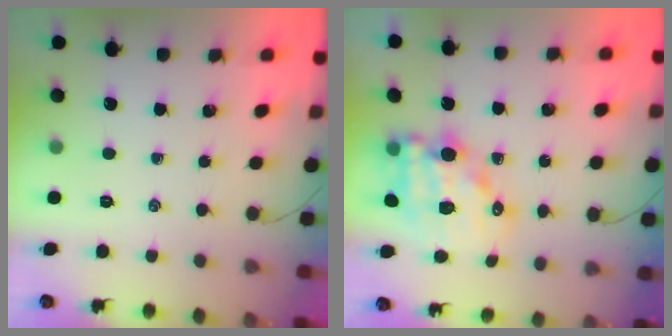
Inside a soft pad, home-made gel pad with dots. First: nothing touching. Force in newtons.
{"total": 13.3, "press": 12.9, "slide": 3.3}